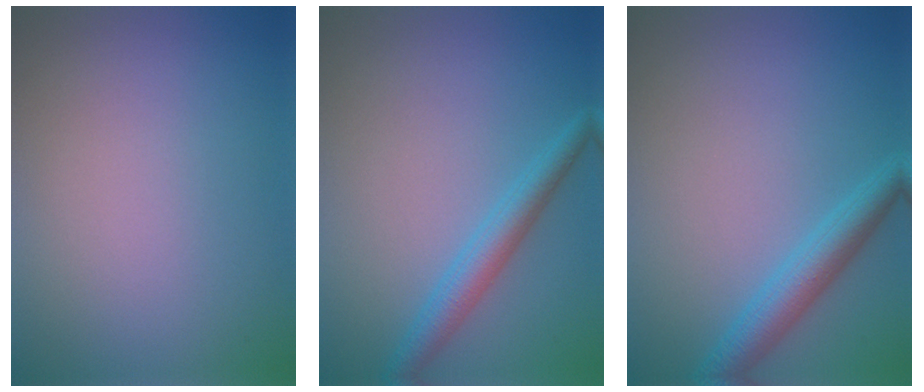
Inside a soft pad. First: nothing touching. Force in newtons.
{"total": 2.9, "press": 2.9, "slide": 0.1}
{"total": 3.4, "press": 3.4, "slide": 0.1}